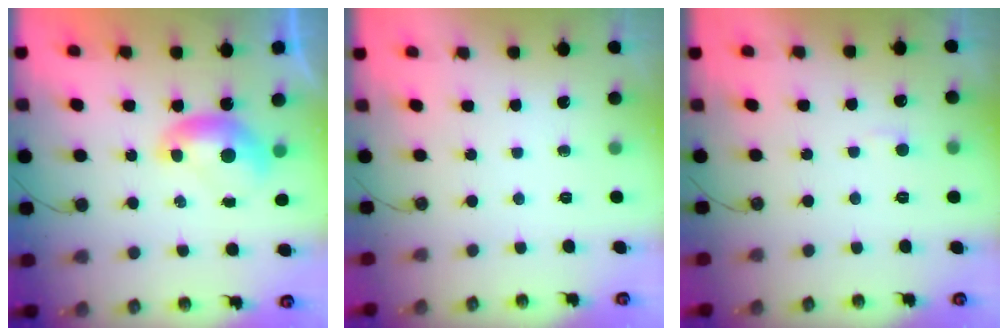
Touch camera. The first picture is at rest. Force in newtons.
{"total": 0.0}
{"total": 3.2, "press": 3.1, "slide": 0.4}